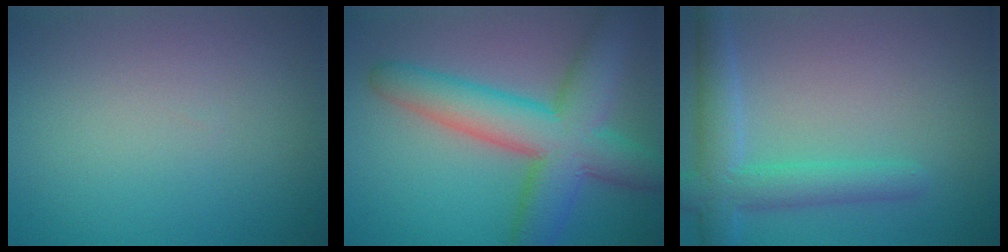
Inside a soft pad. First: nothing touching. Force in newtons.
{"total": 9.1, "press": 9.1, "slide": 0.4}
{"total": 4.5, "press": 4.5, "slide": 0.4}